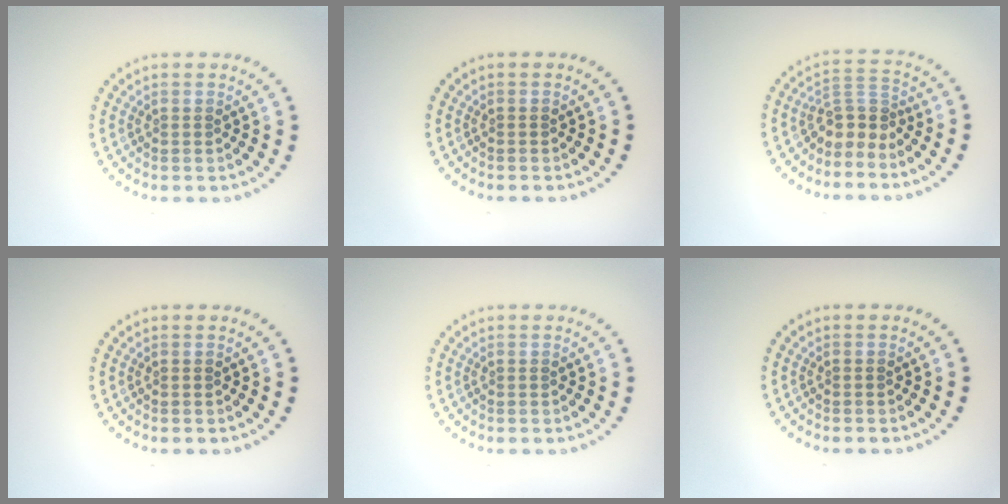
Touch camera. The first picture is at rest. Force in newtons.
{"total": 0.0}
{"total": 2.9, "press": 1.9, "slide": 2.2}
{"total": 0.0}
{"total": 0.0}
{"total": 0.0}